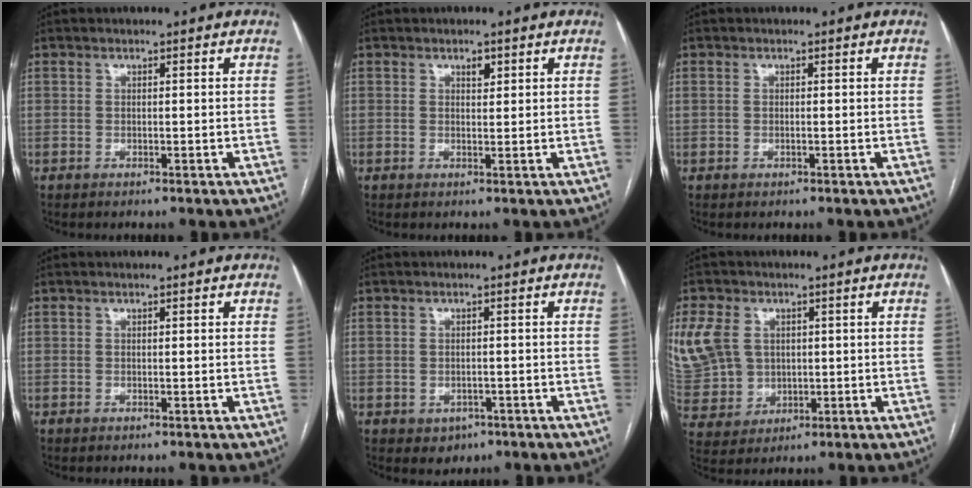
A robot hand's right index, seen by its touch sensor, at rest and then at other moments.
{"total": 1.5, "force": [1.0, 0.7, 0.9], "torque": [-0.013, -0.002, 0.015]}
{"total": 0.0}
{"total": 0.0}
{"total": 2.9, "force": [-1.2, 2.5, 1.0], "torque": [-0.009, 0.004, -0.003]}
{"total": 14.7, "force": [3.7, 12.3, 7.2], "torque": [-0.198, 0.029, 0.094]}